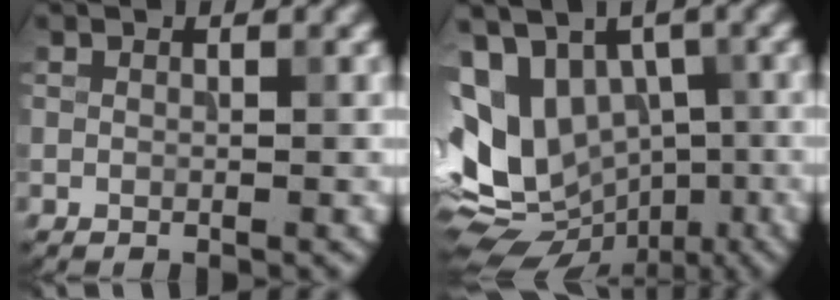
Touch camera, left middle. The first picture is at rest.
{"total": 11.7, "force": [0.2, 8.8, 7.7], "torque": [-0.138, -0.010, 0.023]}